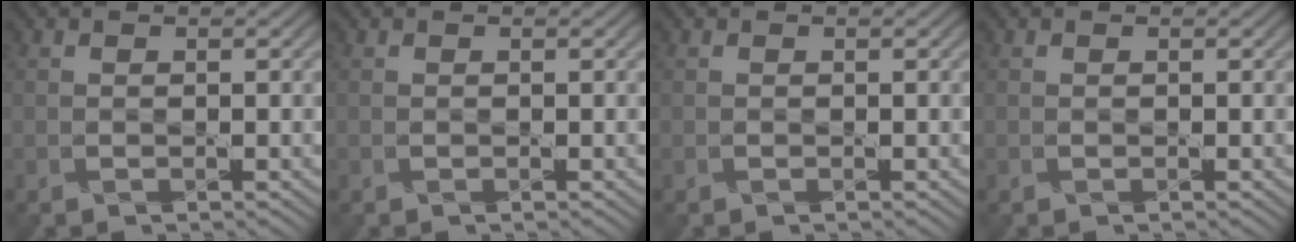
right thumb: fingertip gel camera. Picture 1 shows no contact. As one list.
[{"total": 0.0}, {"total": 0.0}, {"total": 0.0}]